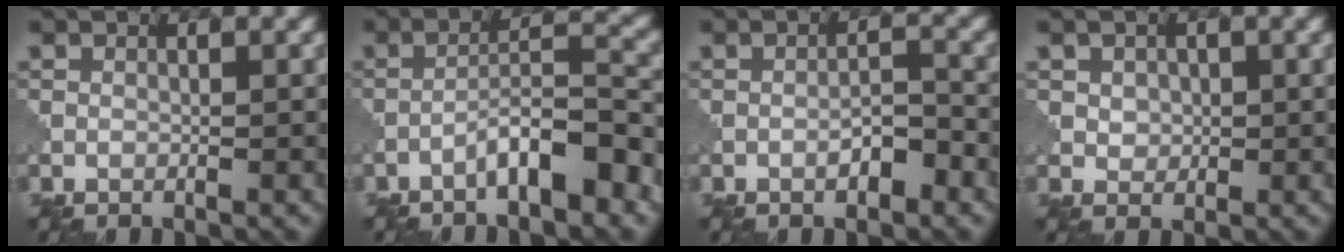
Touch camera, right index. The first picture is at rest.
{"total": 5.2, "force": [-3.2, 1.0, 4.0], "torque": [-0.064, 0.017, -0.058]}
{"total": 2.4, "force": [-1.2, 0.8, 2.0], "torque": [-0.031, 0.007, -0.022]}
{"total": 1.9, "force": [0.5, 1.6, 0.9], "torque": [-0.018, 0.000, 0.012]}